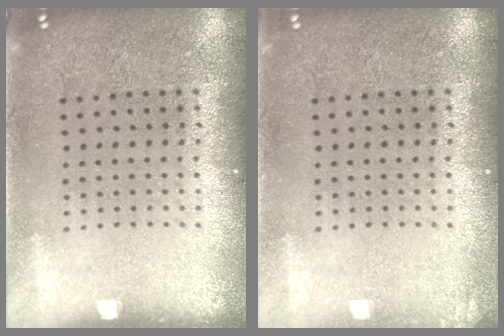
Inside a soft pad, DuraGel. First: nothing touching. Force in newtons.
{"total": 0.7, "press": 0.7, "slide": 0.1}